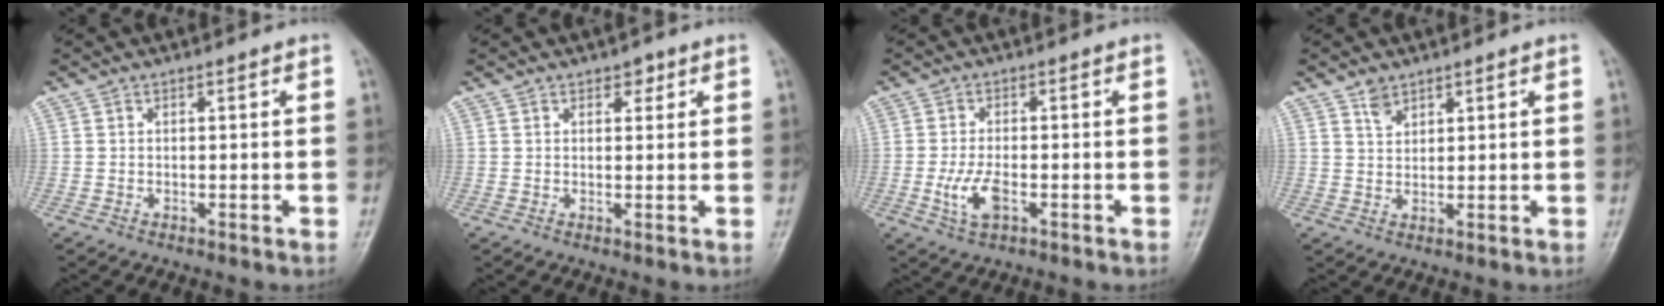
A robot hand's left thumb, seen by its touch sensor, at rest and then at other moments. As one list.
[{"total": 2.1, "force": [1.2, 1.3, 1.0], "torque": [0.002, -0.003, 0.013]}, {"total": 5.2, "force": [-1.7, 2.4, 4.2], "torque": [-0.089, 0.004, -0.029]}, {"total": 2.6, "force": [1.9, 1.4, 1.0], "torque": [-0.007, -0.012, 0.038]}]